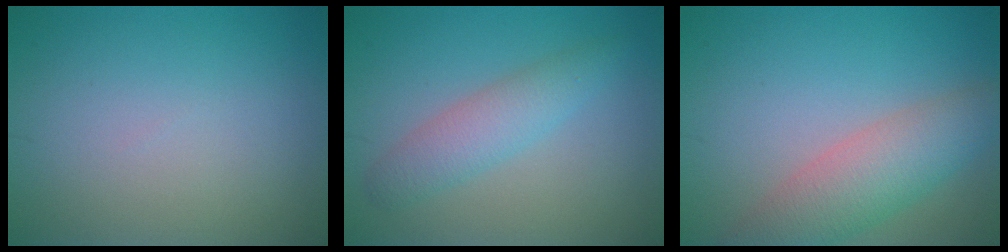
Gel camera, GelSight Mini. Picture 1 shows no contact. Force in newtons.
{"total": 3.1, "press": 3.1, "slide": 0.1}
{"total": 5.4, "press": 5.4, "slide": 0.4}